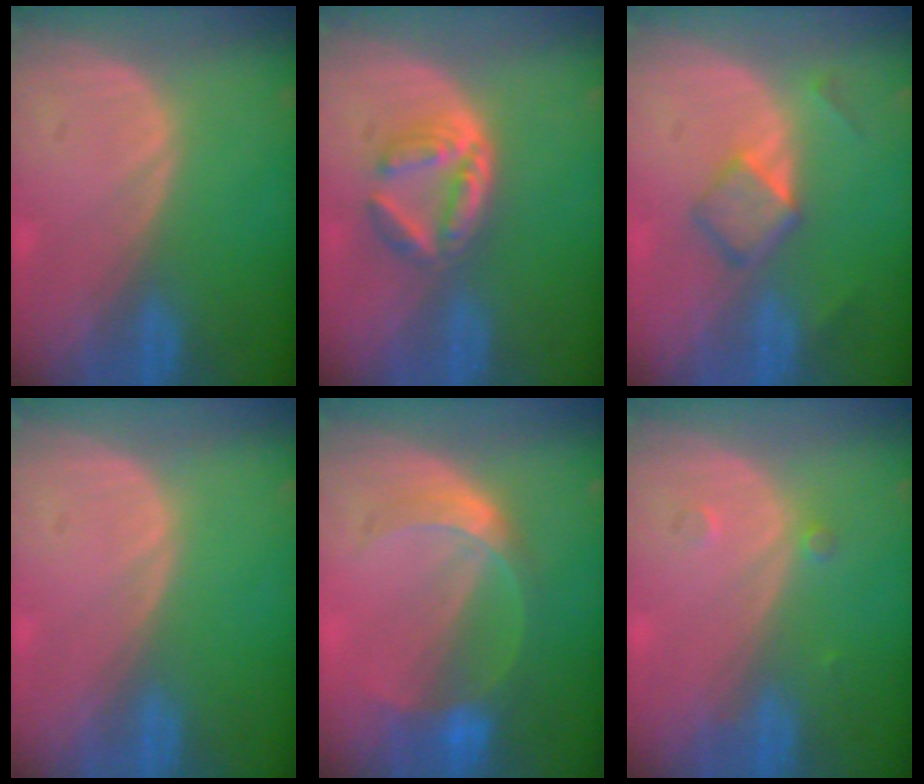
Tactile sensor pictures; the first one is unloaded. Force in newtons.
{"total": 6.2, "press": 5.4, "slide": 3.0}
{"total": 4.6, "press": 4.5, "slide": 1.1}
{"total": 0.0}
{"total": 6.3, "press": 5.6, "slide": 3.0}
{"total": 1.3, "press": 1.3, "slide": 0.1}